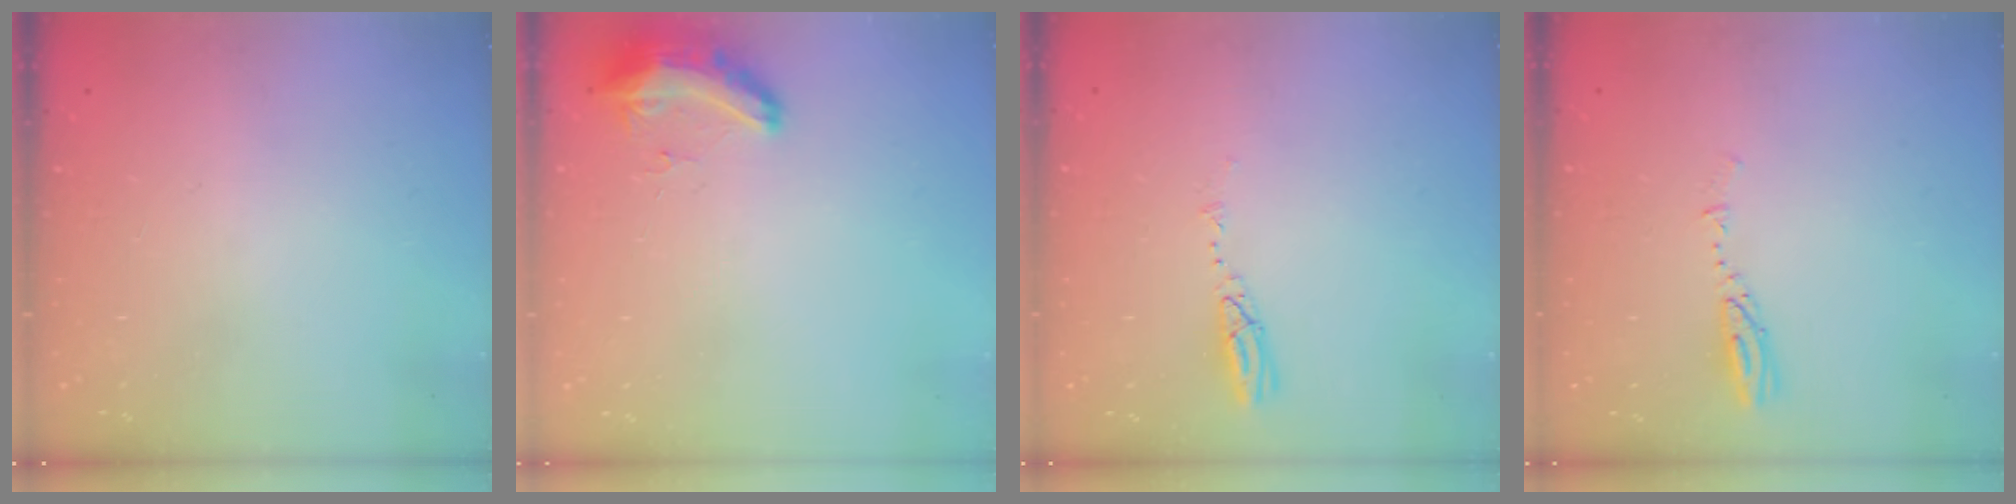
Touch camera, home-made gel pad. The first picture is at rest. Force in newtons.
{"total": 8.3, "press": 8.3, "slide": 0.9}
{"total": 3.8, "press": 3.8, "slide": 0.4}
{"total": 3.6, "press": 3.5, "slide": 0.4}